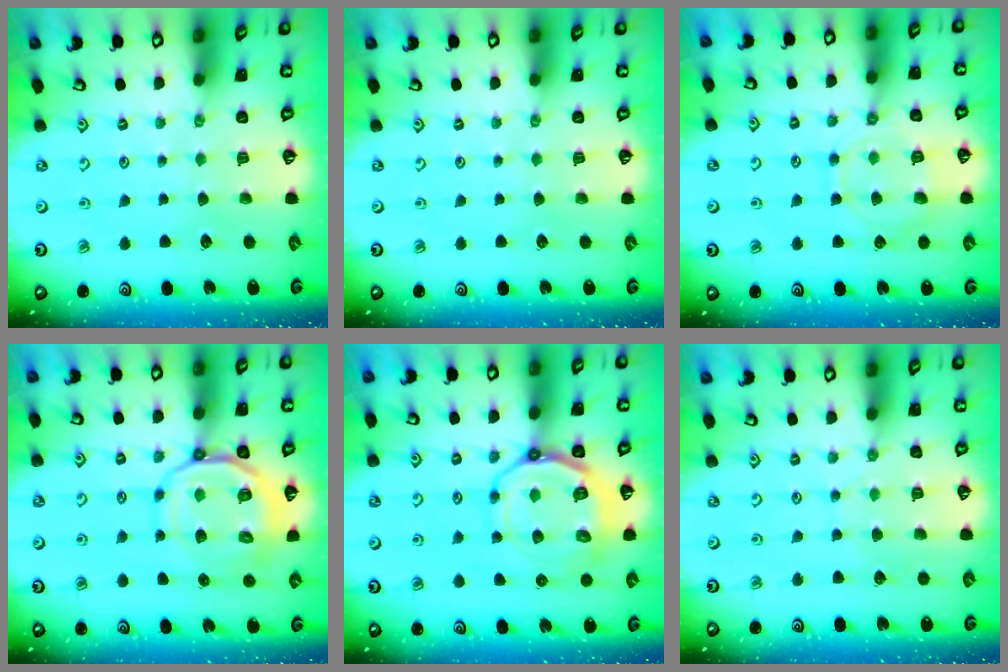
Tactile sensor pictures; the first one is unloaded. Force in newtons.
{"total": 0.0}
{"total": 10.5, "press": 10.5, "slide": 0.9}
{"total": 12.5, "press": 12.3, "slide": 1.9}
{"total": 13.3, "press": 13.0, "slide": 2.9}
{"total": 4.3, "press": 4.2, "slide": 0.5}